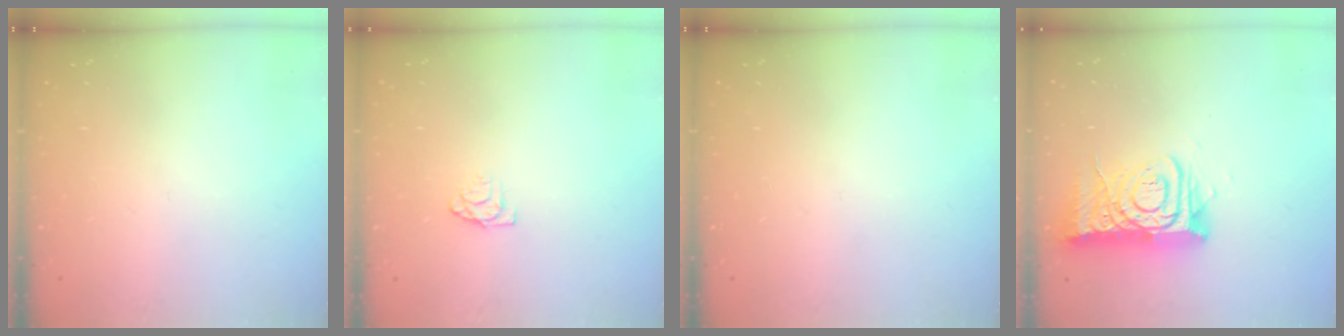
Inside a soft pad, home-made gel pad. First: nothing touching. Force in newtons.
{"total": 4.5, "press": 4.5, "slide": 0.3}
{"total": 0.0}
{"total": 14.2, "press": 14.1, "slide": 1.5}